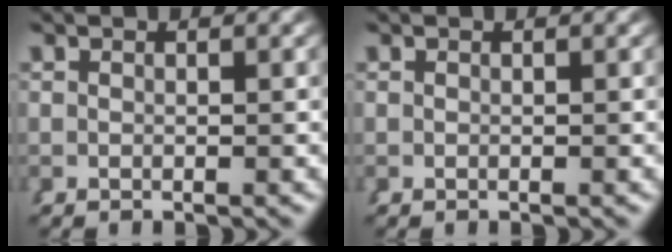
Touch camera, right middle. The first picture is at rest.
{"total": 0.0}